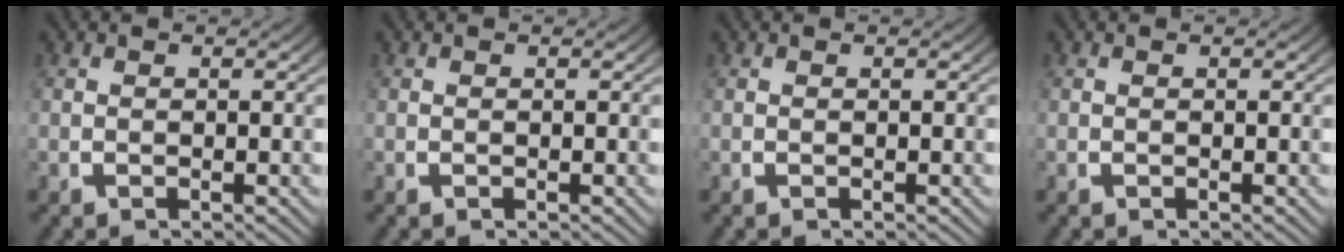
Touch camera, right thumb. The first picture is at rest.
{"total": 0.0}
{"total": 0.0}
{"total": 0.0}